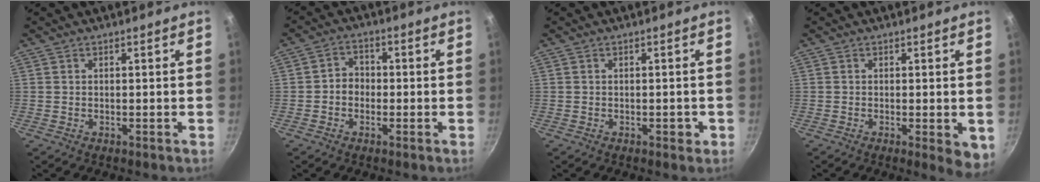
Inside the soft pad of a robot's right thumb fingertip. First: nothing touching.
{"total": 4.0, "force": [-0.8, 3.4, 1.9], "torque": [-0.007, 0.016, -0.020]}
{"total": 1.5, "force": [-0.6, 1.0, 1.0], "torque": [-0.002, 0.008, -0.007]}
{"total": 4.6, "force": [-0.9, 1.5, 4.2], "torque": [-0.050, -0.009, -0.011]}